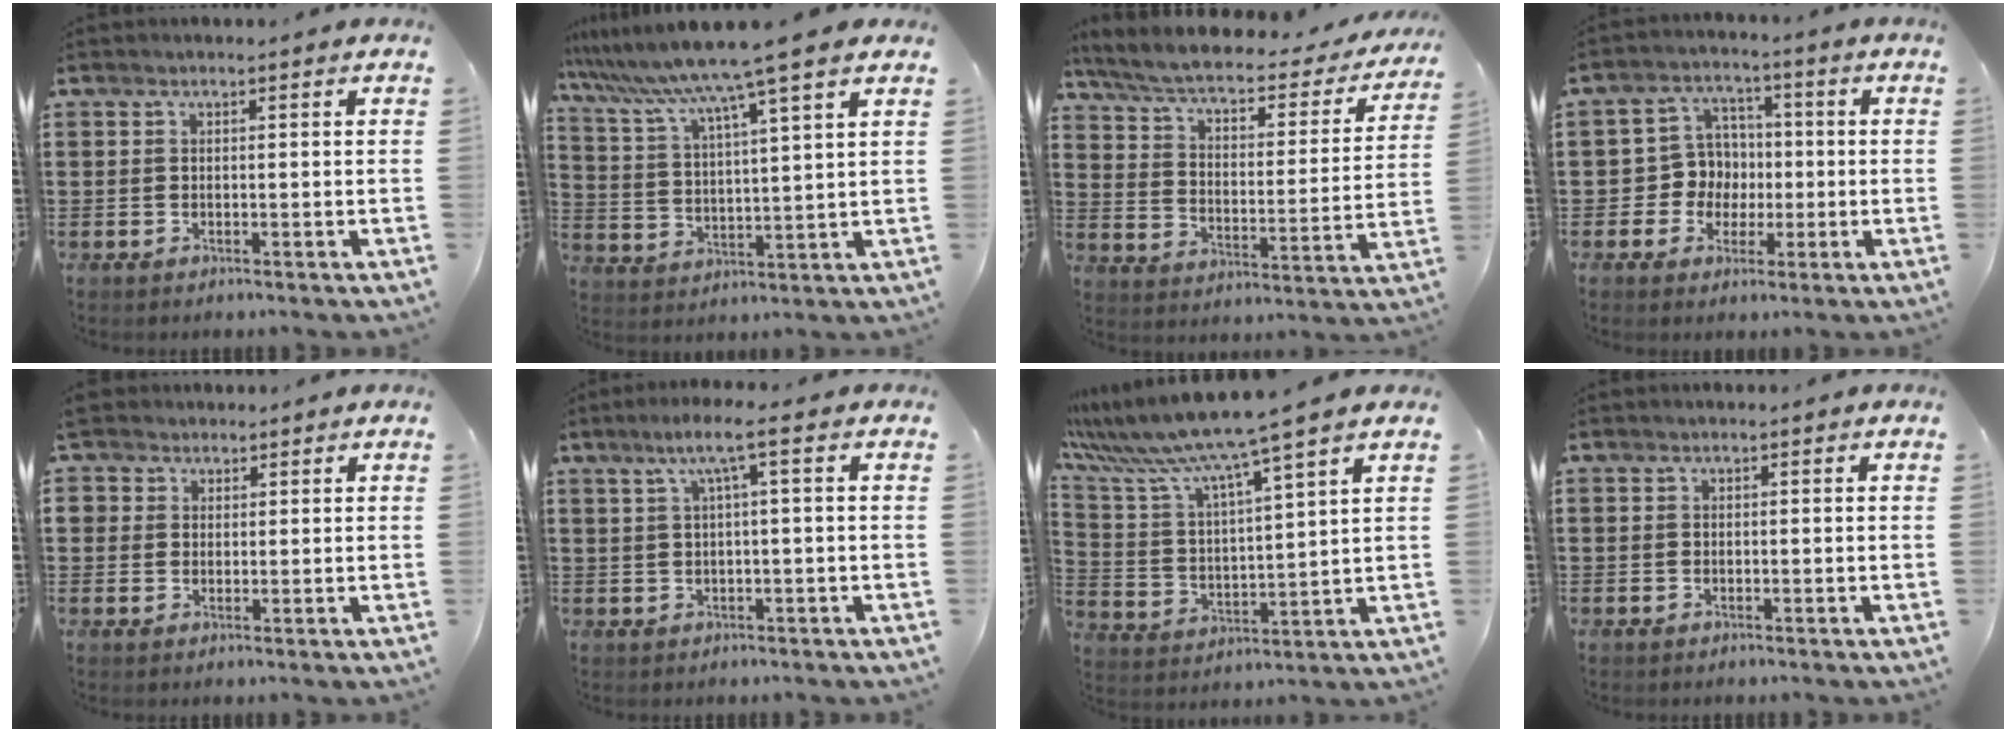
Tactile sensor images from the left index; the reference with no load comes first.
{"total": 8.7, "force": [7.2, -1.7, 4.6], "torque": [-0.117, -0.049, 0.114]}
{"total": 5.4, "force": [4.1, 1.1, 3.2], "torque": [-0.081, -0.030, 0.064]}
{"total": 6.5, "force": [-0.2, 6.3, 1.7], "torque": [-0.056, 0.017, -0.002]}
{"total": 3.1, "force": [2.0, 2.4, 0.0], "torque": [-0.008, 0.010, 0.036]}
{"total": 4.3, "force": [1.2, -0.1, 4.2], "torque": [-0.083, 0.002, 0.015]}
{"total": 8.4, "force": [7.2, -0.7, 4.3], "torque": [-0.116, -0.056, 0.113]}
{"total": 0.0}